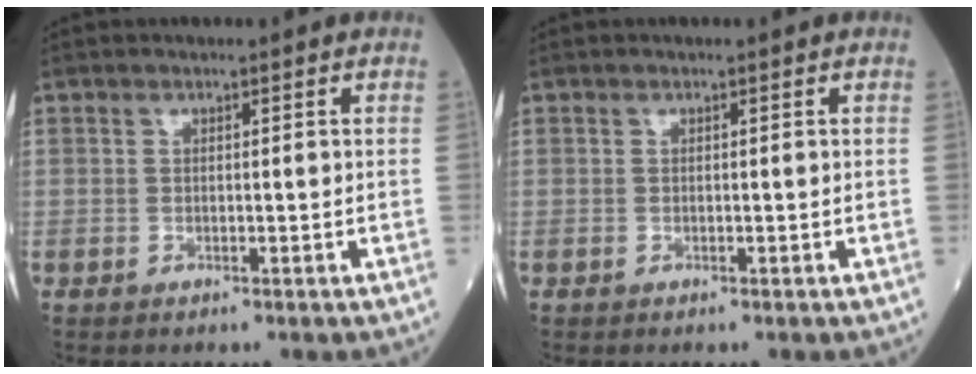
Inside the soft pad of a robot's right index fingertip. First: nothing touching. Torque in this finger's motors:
{"motor_torque": [0.02, 0.02, 0.00, -0.01]}